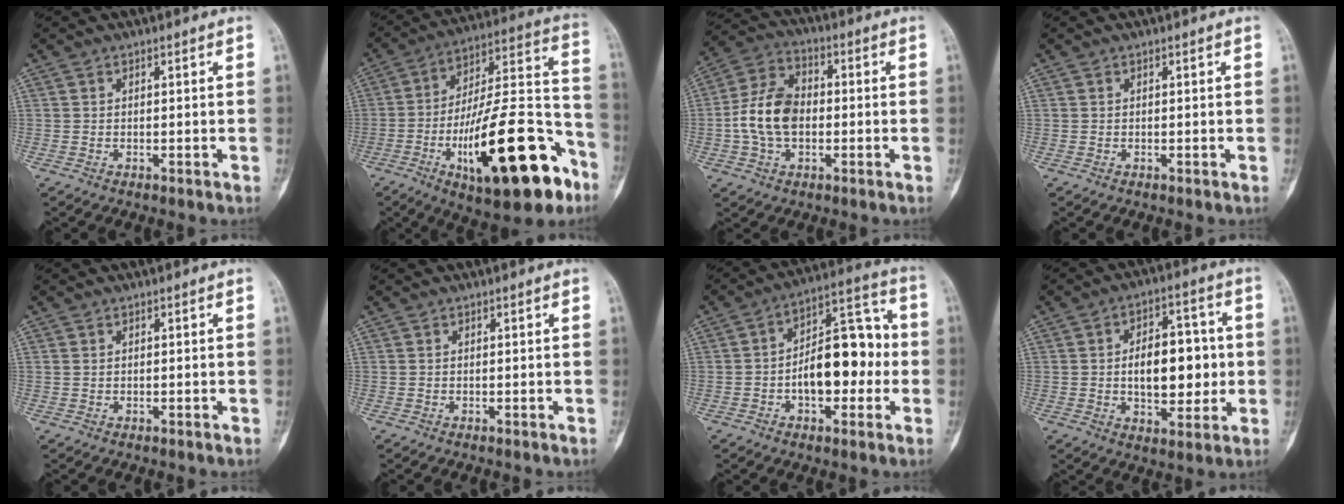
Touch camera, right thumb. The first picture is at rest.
{"total": 29.0, "force": [-12.7, 9.9, 24.1], "torque": [-0.349, 0.071, -0.191]}
{"total": 11.6, "force": [-1.0, 7.7, 8.6], "torque": [-0.158, 0.027, -0.027]}
{"total": 0.0}
{"total": 0.6, "force": [0.1, 0.5, 0.3], "torque": [-0.002, 0.001, 0.003]}
{"total": 0.0}
{"total": 15.5, "force": [-2.0, 8.5, 12.8], "torque": [-0.165, 0.046, -0.034]}
{"total": 13.6, "force": [-0.1, 7.7, 11.1], "torque": [-0.126, 0.016, 0.003]}